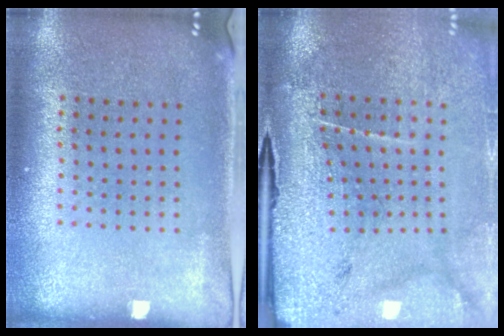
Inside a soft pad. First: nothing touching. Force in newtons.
{"total": 3.5, "press": 3.3, "slide": 0.9}